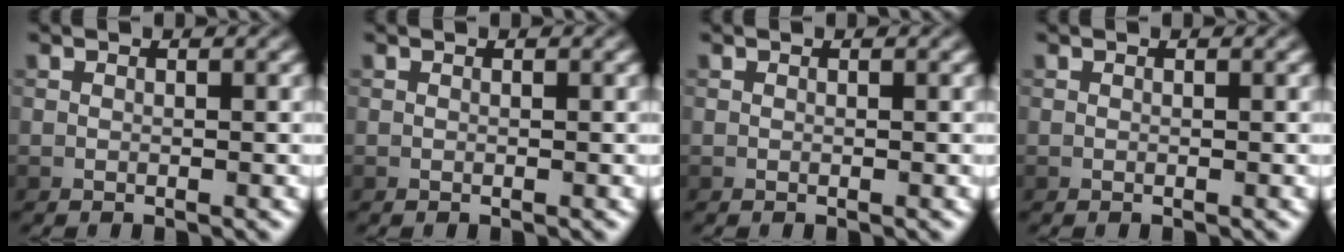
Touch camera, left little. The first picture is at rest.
{"total": 0.0}
{"total": 0.0}
{"total": 0.0}